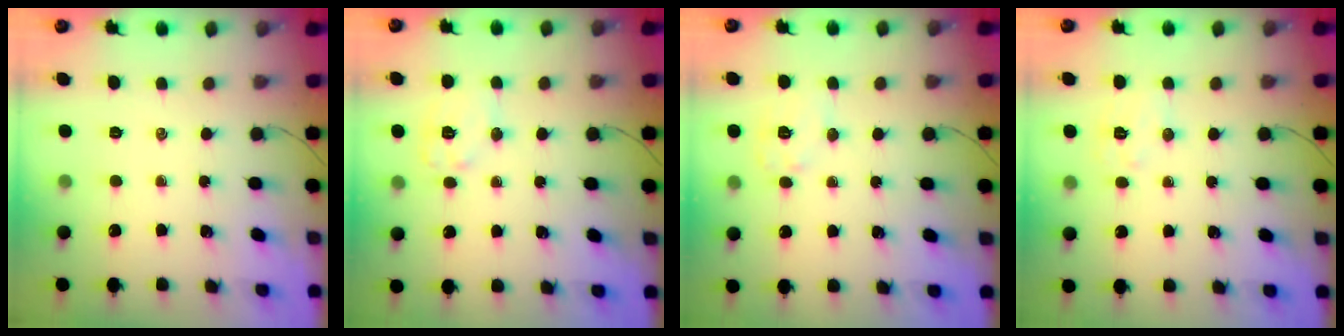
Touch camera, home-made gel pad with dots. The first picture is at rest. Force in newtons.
{"total": 8.8, "press": 8.7, "slide": 0.5}
{"total": 7.1, "press": 7.1, "slide": 0.5}
{"total": 7.3, "press": 7.2, "slide": 0.9}